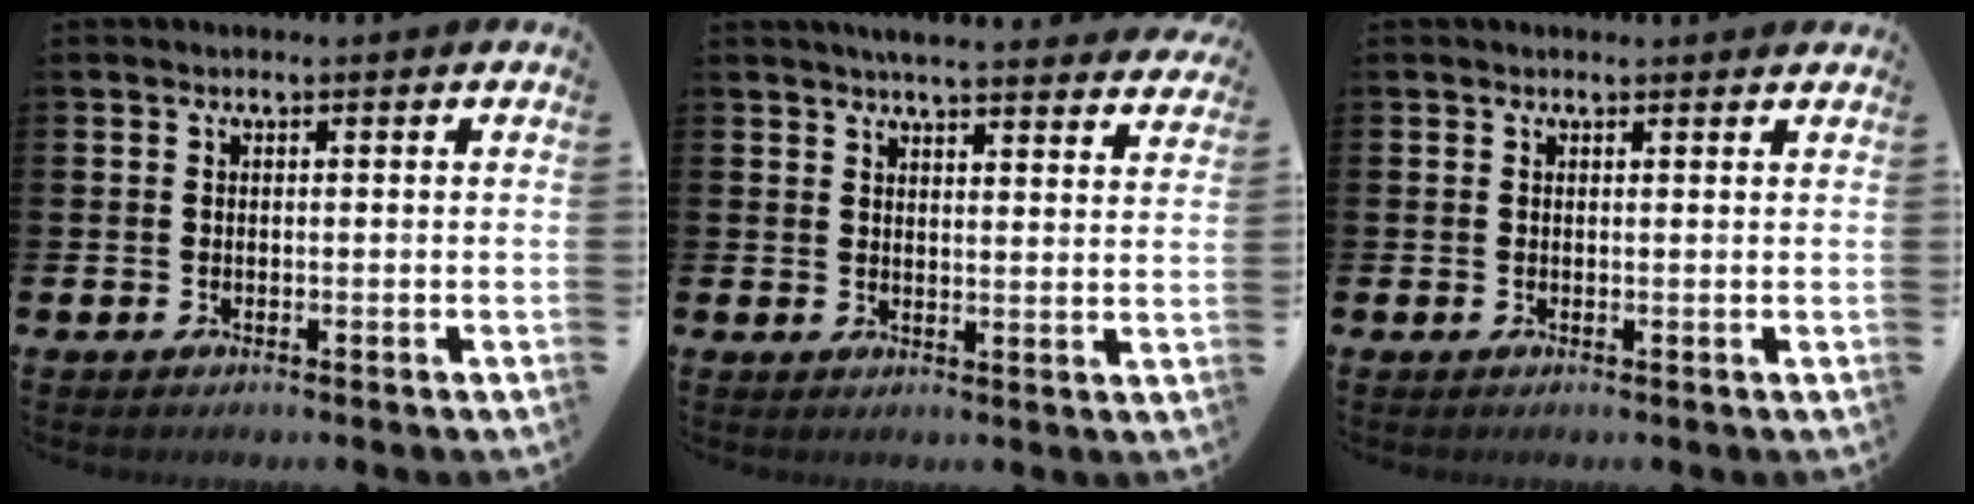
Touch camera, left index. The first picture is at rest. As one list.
[{"total": 4.9, "force": [4.8, -0.1, 1.0], "torque": [-0.020, -0.029, 0.083]}, {"total": 0.7, "force": [0.7, 0.0, 0.2], "torque": [0.007, -0.003, 0.011]}]